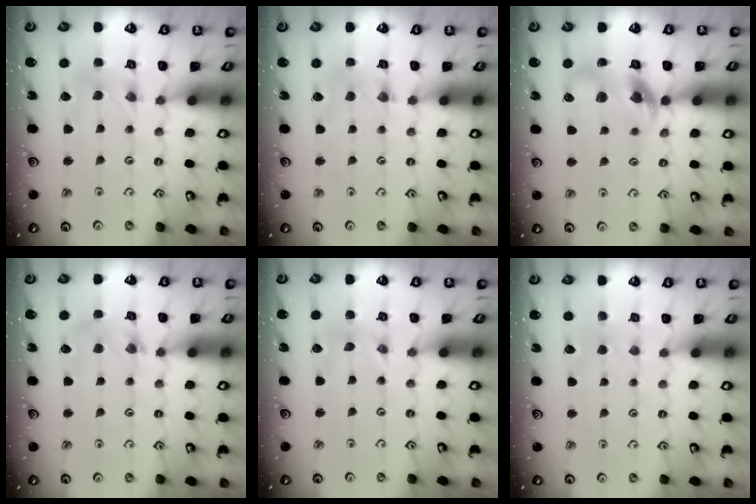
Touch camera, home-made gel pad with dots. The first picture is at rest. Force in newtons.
{"total": 1.6, "press": 1.5, "slide": 0.2}
{"total": 12.0, "press": 11.9, "slide": 1.7}
{"total": 3.7, "press": 3.6, "slide": 0.5}
{"total": 0.0}
{"total": 1.4, "press": 1.4, "slide": 0.4}